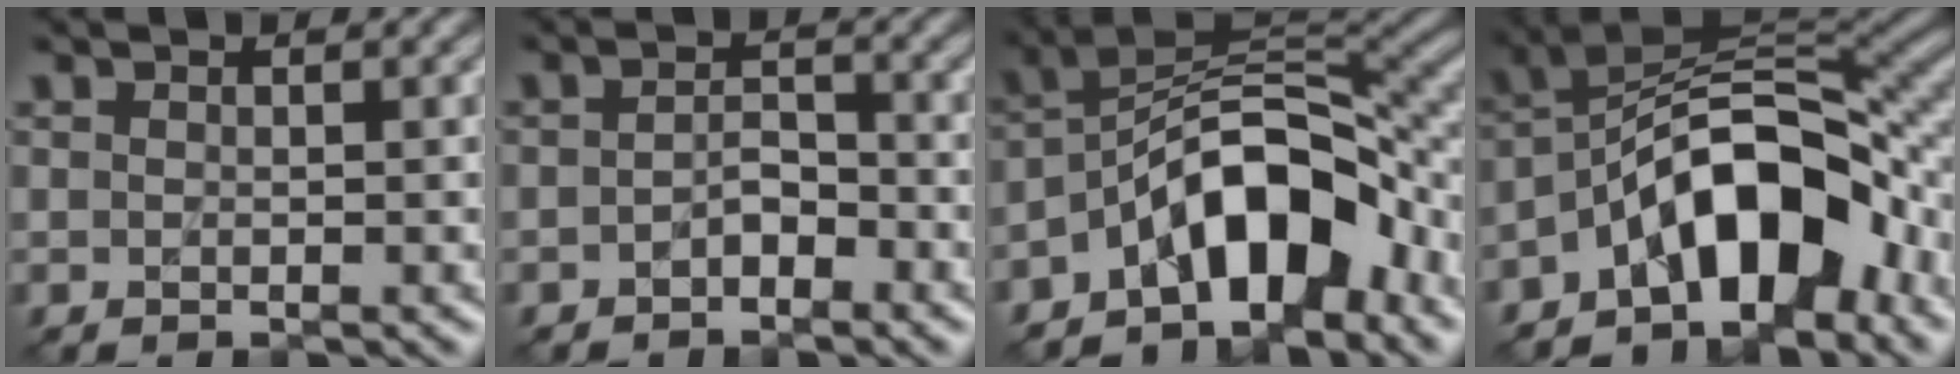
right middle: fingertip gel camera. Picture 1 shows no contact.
{"total": 1.7, "force": [-0.9, 0.9, 1.0], "torque": [-0.021, 0.006, -0.020]}
{"total": 8.9, "force": [-4.8, 4.0, 6.3], "torque": [-0.080, 0.018, -0.096]}
{"total": 10.0, "force": [-4.9, 4.7, 7.4], "torque": [-0.095, 0.021, -0.097]}